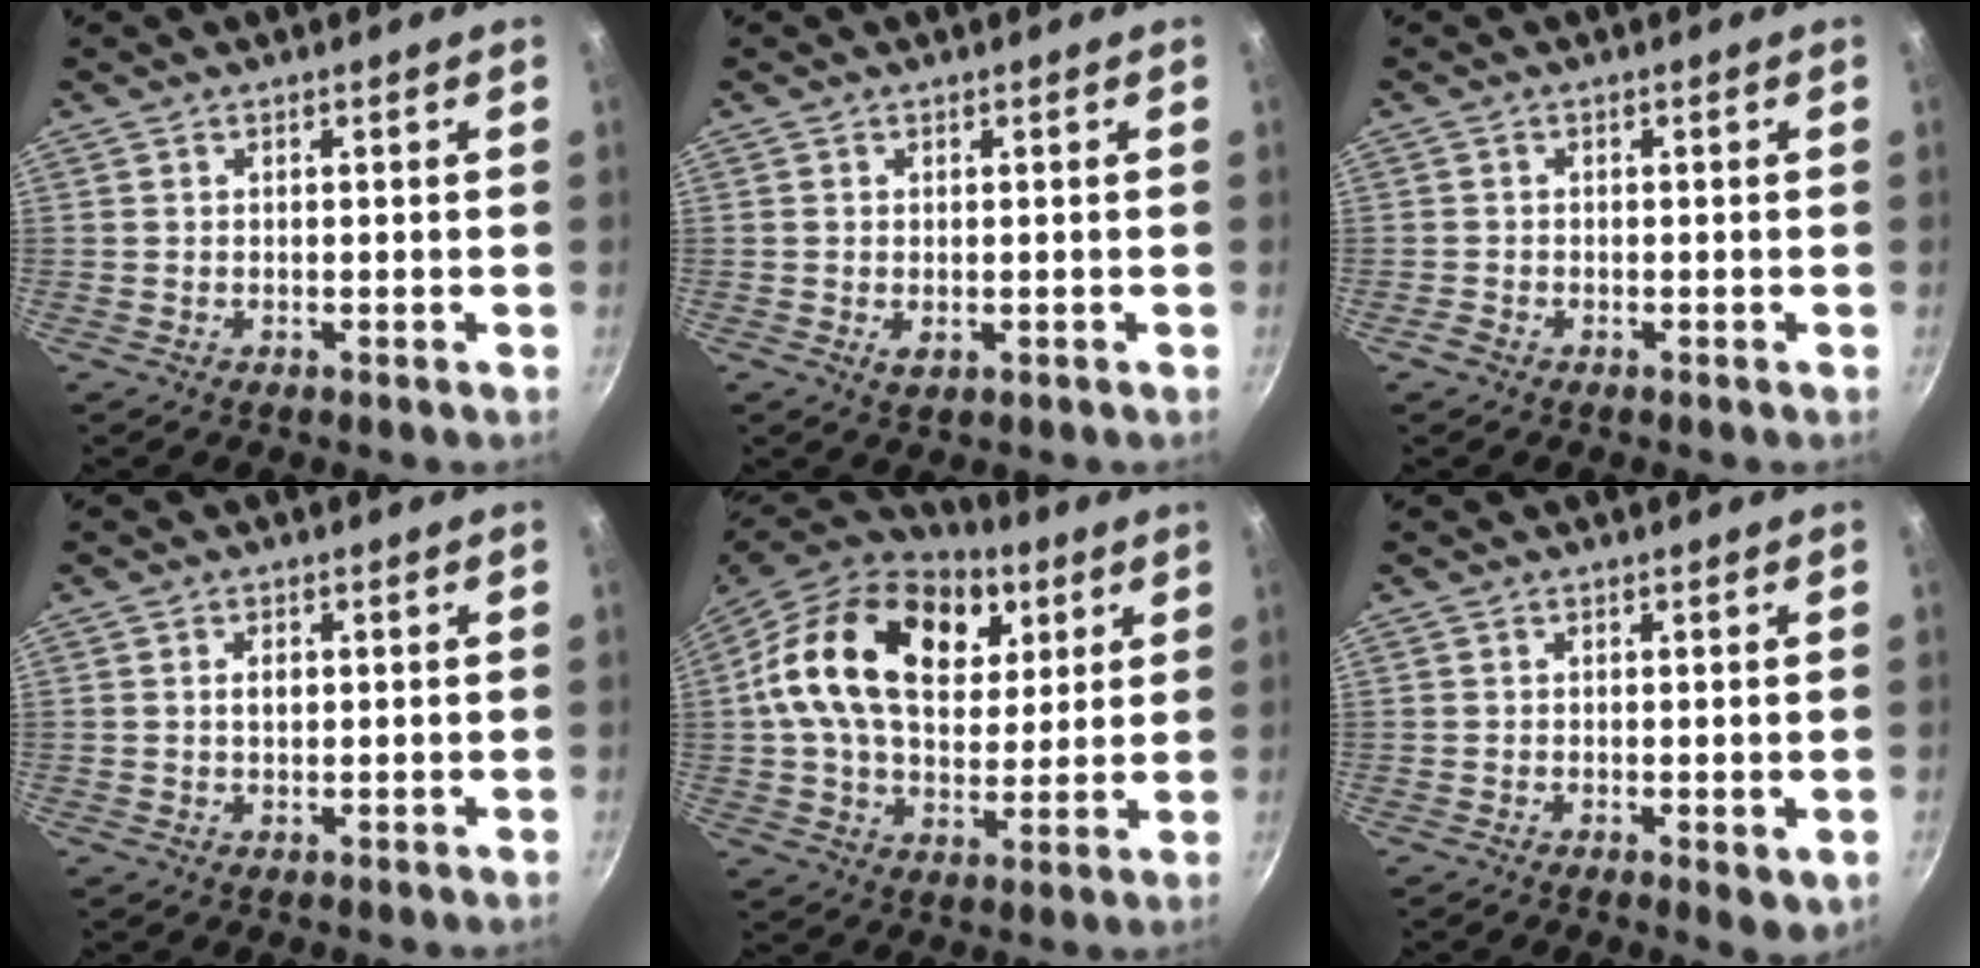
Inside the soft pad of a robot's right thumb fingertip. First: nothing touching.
{"total": 1.7, "force": [-0.2, 1.0, 1.3], "torque": [-0.022, -0.005, -0.003]}
{"total": 1.5, "force": [-1.0, 1.0, 0.4], "torque": [-0.010, 0.006, -0.020]}
{"total": 2.0, "force": [0.3, 1.3, 1.5], "torque": [-0.017, 0.003, 0.006]}
{"total": 24.3, "force": [7.8, 16.0, 16.5], "torque": [-0.262, -0.003, 0.122]}
{"total": 2.7, "force": [-0.4, 1.1, 2.4], "torque": [-0.036, -0.010, -0.005]}